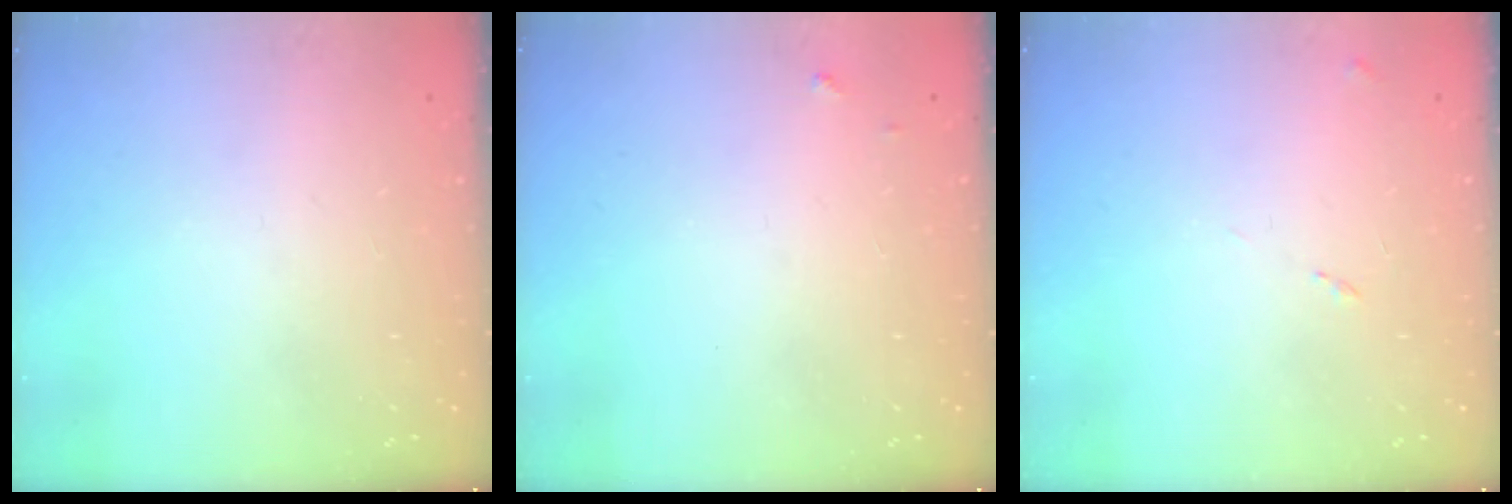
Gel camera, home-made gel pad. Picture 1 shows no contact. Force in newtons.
{"total": 3.5, "press": 3.5, "slide": 0.2}
{"total": 7.6, "press": 7.5, "slide": 0.7}